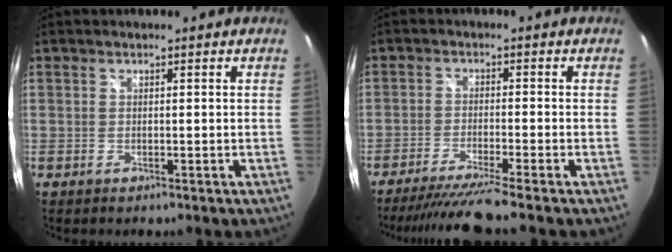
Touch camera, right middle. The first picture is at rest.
{"total": 9.6, "force": [-8.3, -1.7, 4.6], "torque": [-0.100, -0.020, -0.139]}